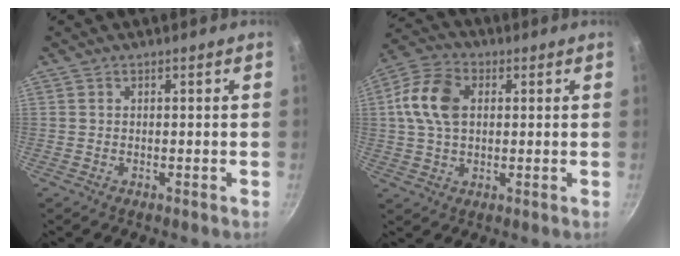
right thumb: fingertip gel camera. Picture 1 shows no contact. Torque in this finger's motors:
{"motor_torque": [0.16, 0.21, 0.07, -0.03, 0.06]}